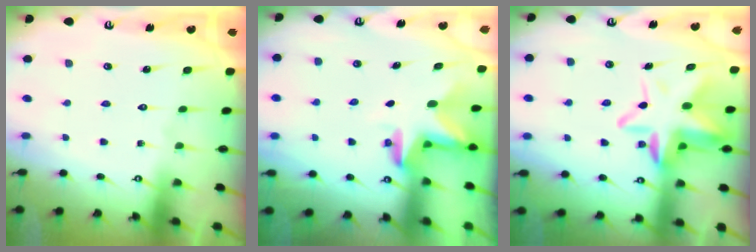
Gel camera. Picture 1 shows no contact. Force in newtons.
{"total": 2.9, "press": 2.9, "slide": 0.2}
{"total": 12.5, "press": 12.2, "slide": 2.8}